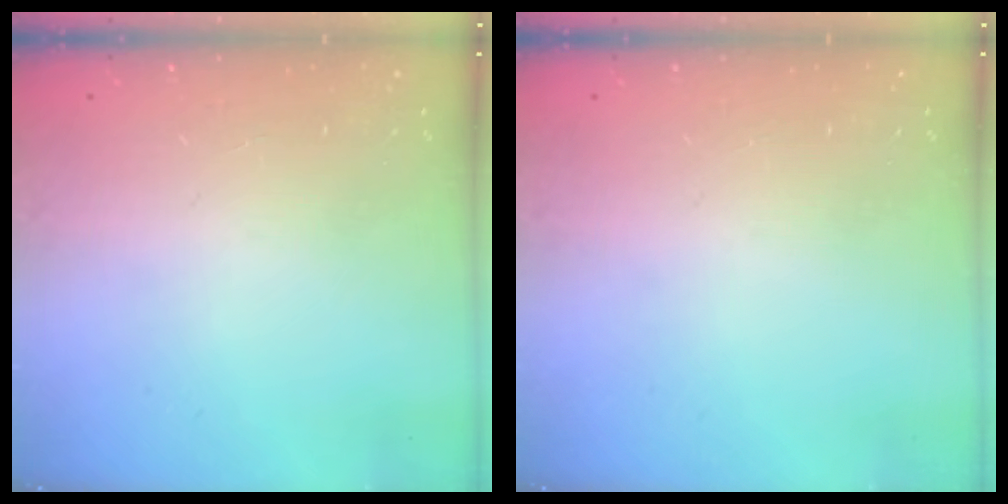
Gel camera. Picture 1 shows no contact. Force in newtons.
{"total": 0.0}